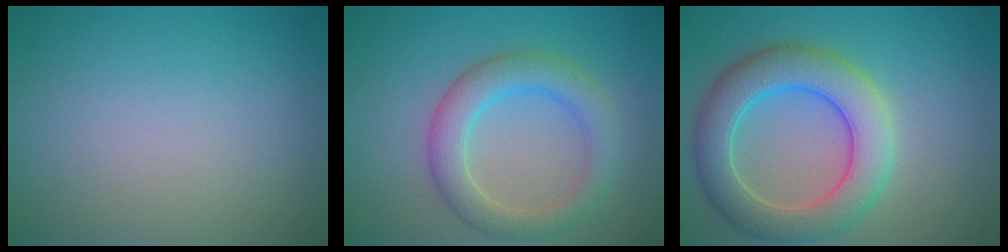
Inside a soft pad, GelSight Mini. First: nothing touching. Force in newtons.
{"total": 4.5, "press": 4.5, "slide": 0.1}
{"total": 6.9, "press": 6.9, "slide": 0.5}